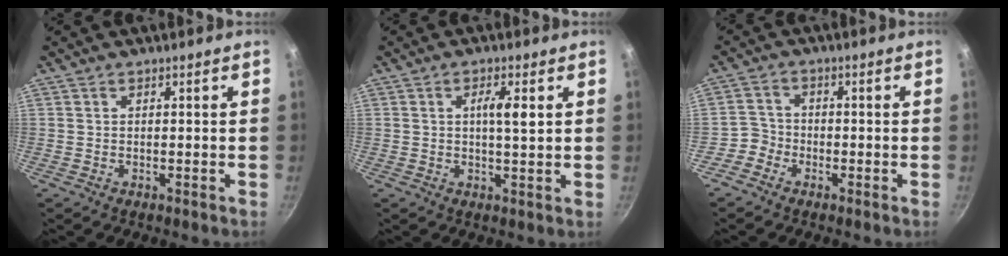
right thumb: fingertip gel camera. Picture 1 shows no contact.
{"total": 4.4, "force": [1.0, 1.0, 4.2], "torque": [-0.063, -0.004, 0.013]}
{"total": 3.4, "force": [-2.2, 2.6, 0.3], "torque": [0.011, 0.028, -0.048]}